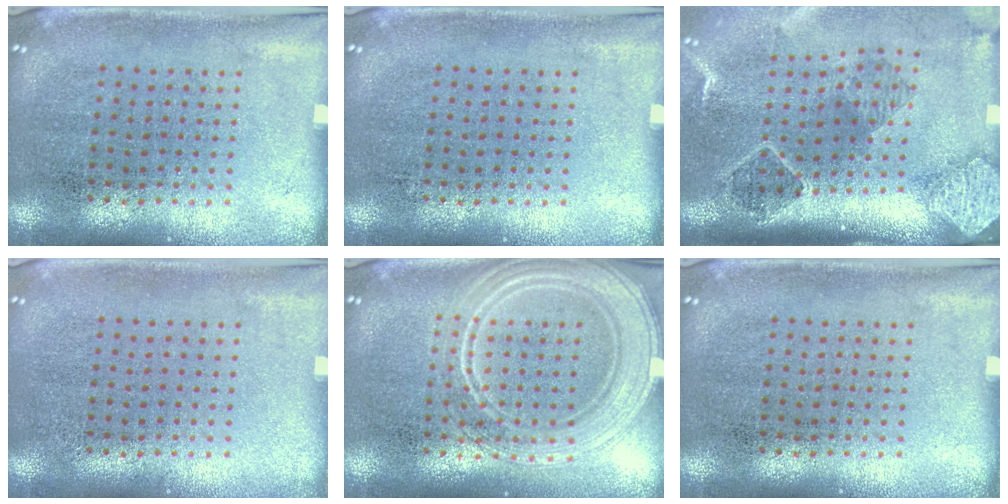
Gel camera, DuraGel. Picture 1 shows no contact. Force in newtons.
{"total": 0.0}
{"total": 2.8, "press": 2.0, "slide": 1.9}
{"total": 0.0}
{"total": 3.8, "press": 3.8, "slide": 0.6}
{"total": 0.0}